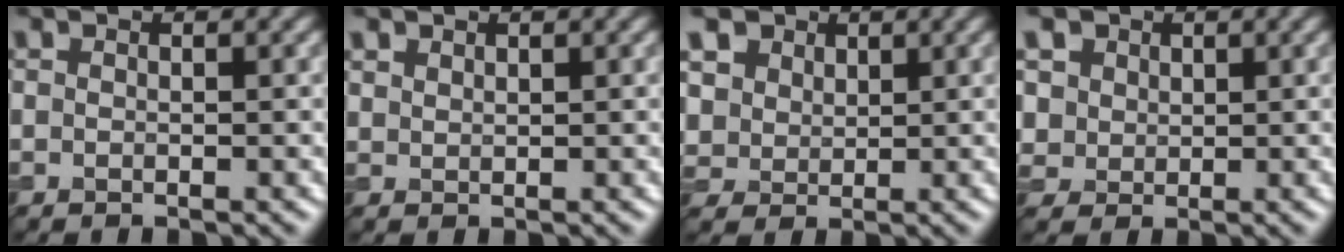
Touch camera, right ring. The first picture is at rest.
{"total": 1.0, "force": [0.9, 0.5, 0.2], "torque": [-0.006, -0.001, 0.021]}
{"total": 6.9, "force": [3.7, 5.2, 2.6], "torque": [-0.085, 0.006, 0.060]}
{"total": 6.5, "force": [3.2, 5.0, 2.6], "torque": [-0.074, 0.011, 0.045]}